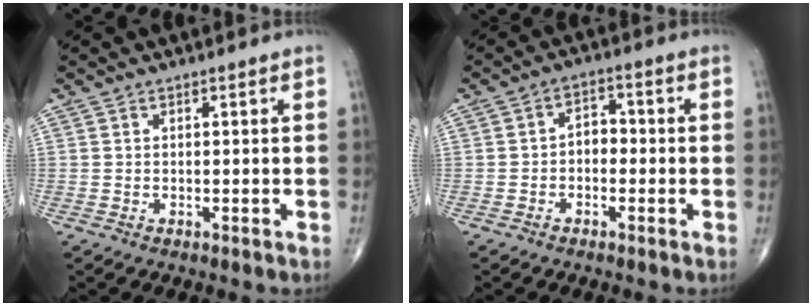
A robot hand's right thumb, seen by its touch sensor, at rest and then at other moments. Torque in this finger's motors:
{"motor_torque": [0.02, 0.09, 0.41, 0.00, 0.07]}